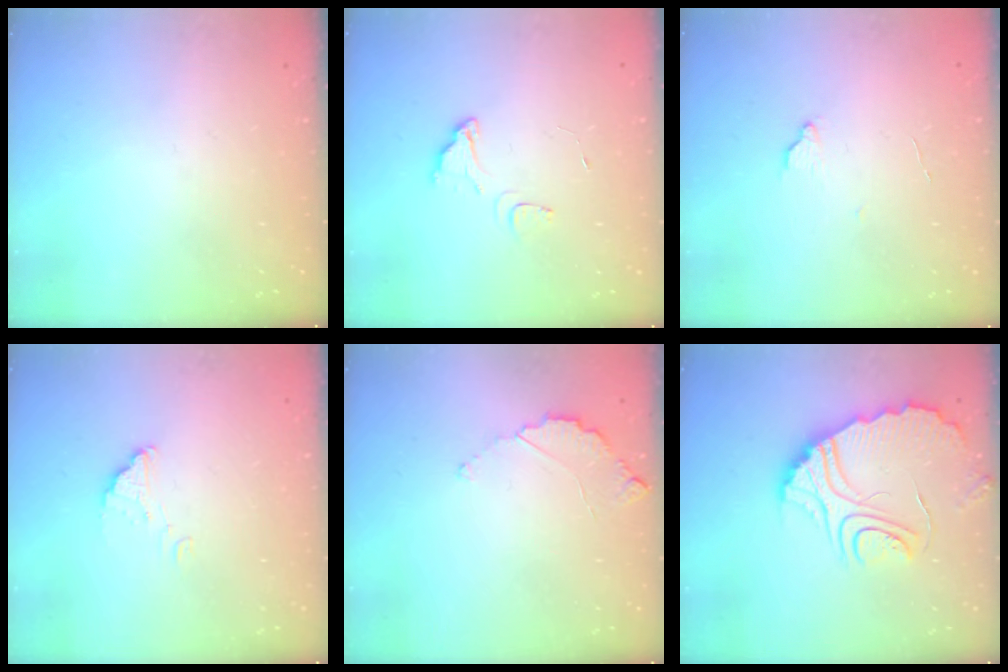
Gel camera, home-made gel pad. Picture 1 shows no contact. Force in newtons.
{"total": 4.3, "press": 4.3, "slide": 0.4}
{"total": 3.8, "press": 3.7, "slide": 0.4}
{"total": 2.2, "press": 2.2, "slide": 0.1}
{"total": 2.9, "press": 2.9, "slide": 0.3}
{"total": 11.0, "press": 11.0, "slide": 1.0}